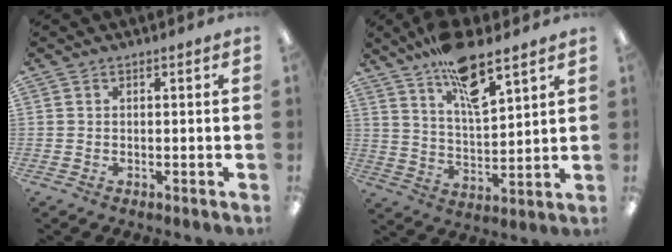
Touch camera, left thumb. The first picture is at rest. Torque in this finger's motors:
{"motor_torque": [1.11, 0.26, 1.54, -1.23, 0.41]}